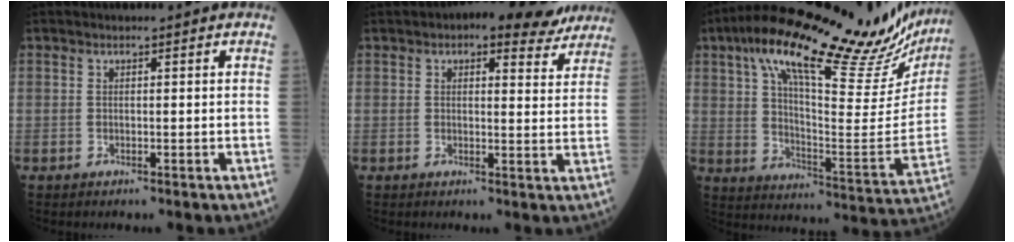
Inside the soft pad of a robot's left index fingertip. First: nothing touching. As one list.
[{"total": 8.4, "force": [6.5, 3.1, 4.3], "torque": [-0.046, 0.010, 0.072]}, {"total": 30.3, "force": [23.1, 5.8, 18.6], "torque": [-0.292, -0.007, 0.315]}]